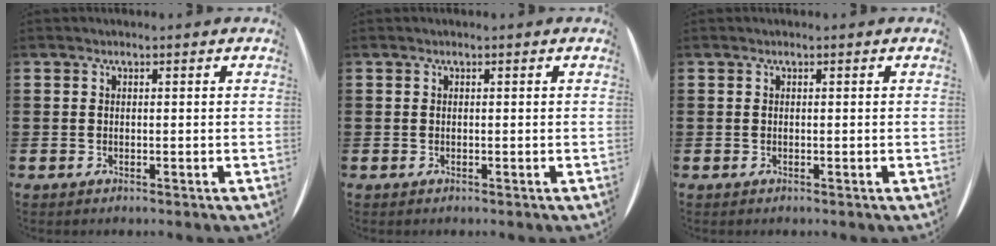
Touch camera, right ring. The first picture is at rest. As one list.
[{"total": 0.0}, {"total": 0.0}]